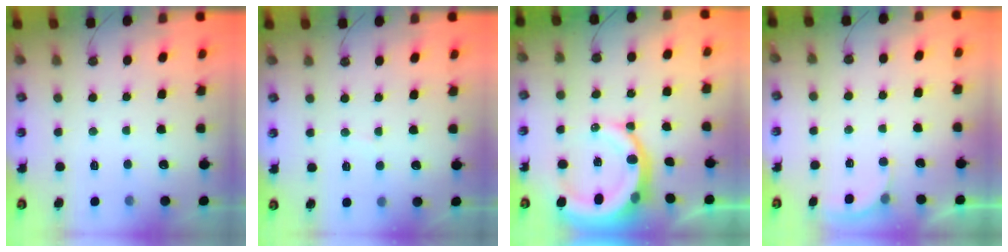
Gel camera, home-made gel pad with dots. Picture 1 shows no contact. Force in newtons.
{"total": 2.9, "press": 2.9, "slide": 0.2}
{"total": 13.9, "press": 13.8, "slide": 1.8}
{"total": 2.5, "press": 2.5, "slide": 0.2}